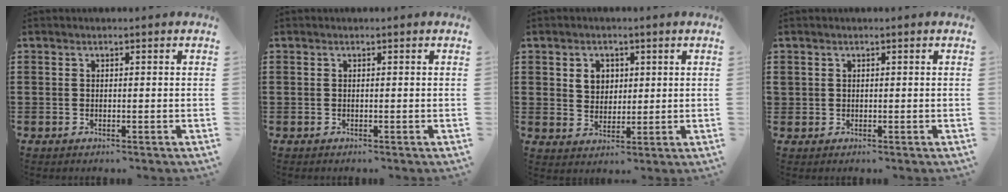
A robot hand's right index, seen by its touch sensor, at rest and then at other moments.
{"total": 0.0}
{"total": 3.7, "force": [1.3, 3.0, 1.6], "torque": [-0.035, 0.007, 0.019]}
{"total": 0.8, "force": [0.3, 0.7, 0.1], "torque": [-0.003, 0.004, 0.005]}